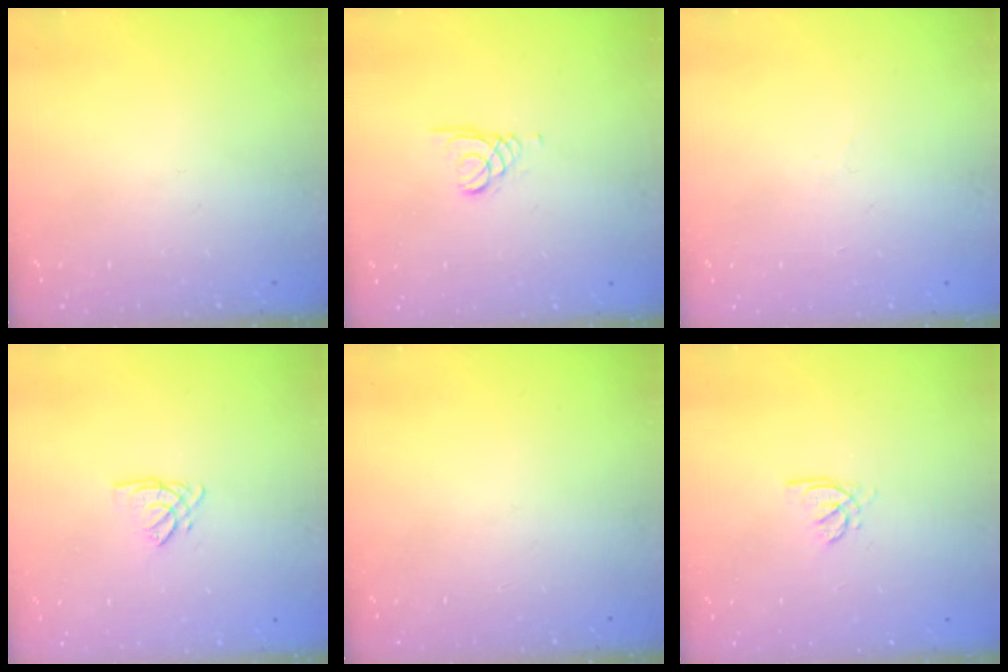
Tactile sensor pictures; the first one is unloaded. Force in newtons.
{"total": 1.5, "press": 1.5, "slide": 0.1}
{"total": 2.0, "press": 1.9, "slide": 0.5}
{"total": 2.7, "press": 2.7, "slide": 0.3}
{"total": 0.0}
{"total": 1.6, "press": 1.6, "slide": 0.3}